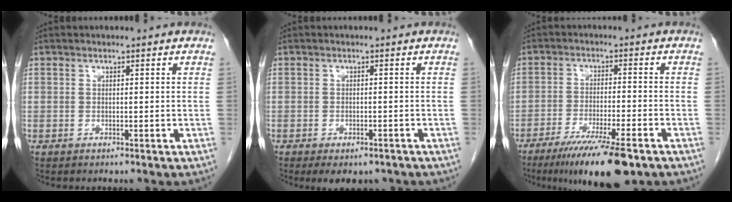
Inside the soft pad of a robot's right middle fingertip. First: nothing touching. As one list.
[{"total": 5.2, "force": [-3.9, 2.5, 2.4], "torque": [-0.026, -0.003, -0.050]}, {"total": 12.5, "force": [-8.6, 1.5, 9.0], "torque": [-0.147, -0.029, -0.136]}]